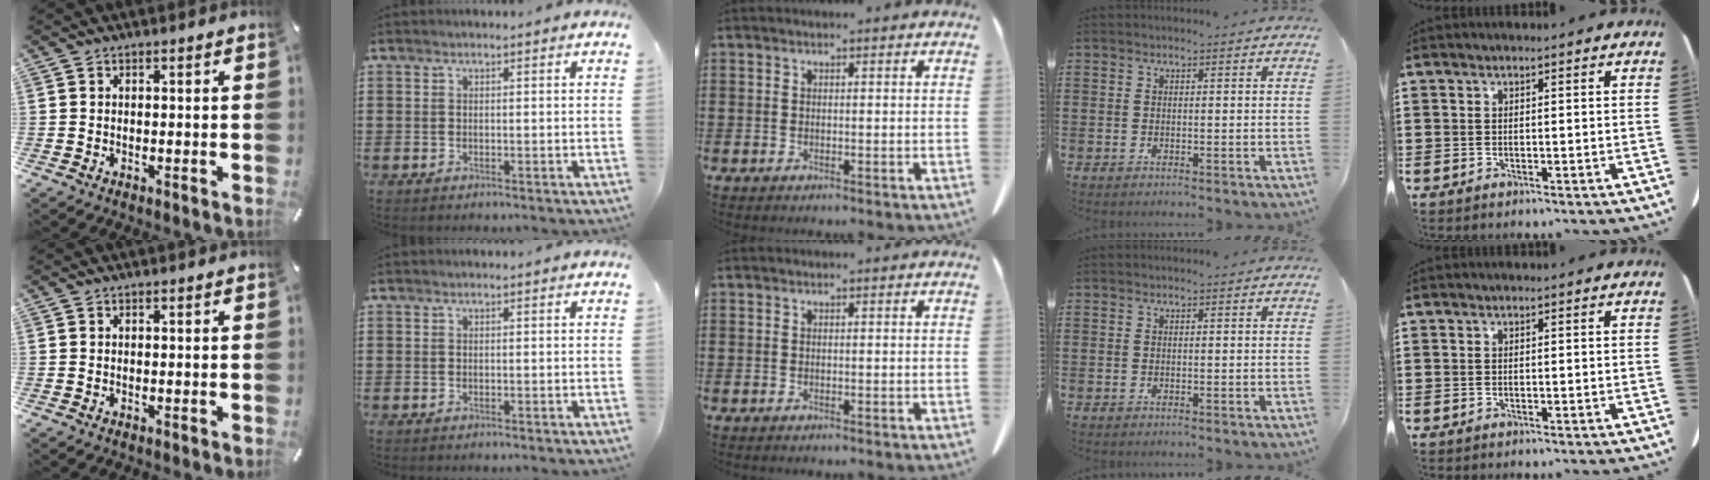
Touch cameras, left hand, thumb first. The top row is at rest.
{}